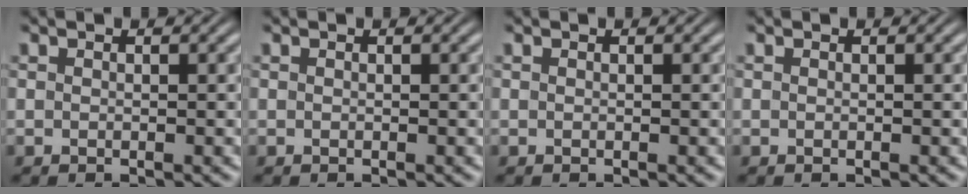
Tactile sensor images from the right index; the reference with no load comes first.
{"total": 0.0}
{"total": 0.0}
{"total": 0.0}